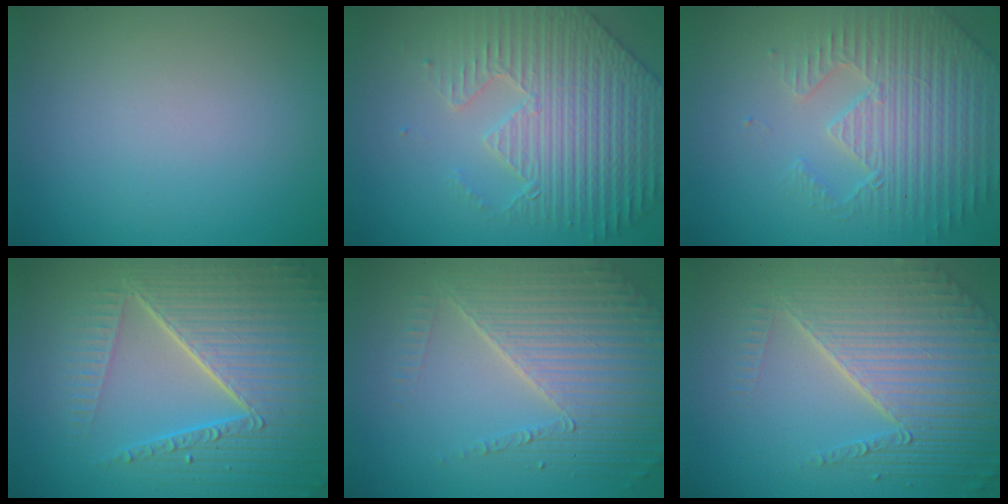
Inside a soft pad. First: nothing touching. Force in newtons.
{"total": 6.3, "press": 5.5, "slide": 3.2}
{"total": 4.5, "press": 4.5, "slide": 0.8}
{"total": 9.0, "press": 6.2, "slide": 6.6}
{"total": 6.7, "press": 5.0, "slide": 4.5}
{"total": 8.6, "press": 5.7, "slide": 6.5}